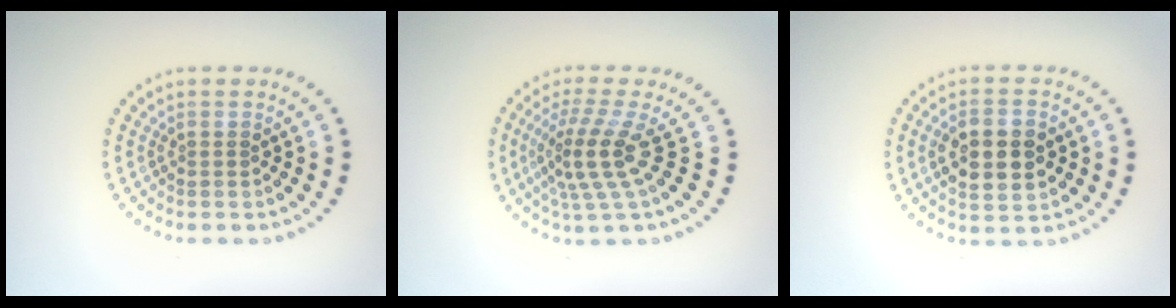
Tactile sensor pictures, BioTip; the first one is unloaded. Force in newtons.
{"total": 4.0, "press": 2.8, "slide": 2.9}
{"total": 5.5, "press": 5.5, "slide": 0.3}